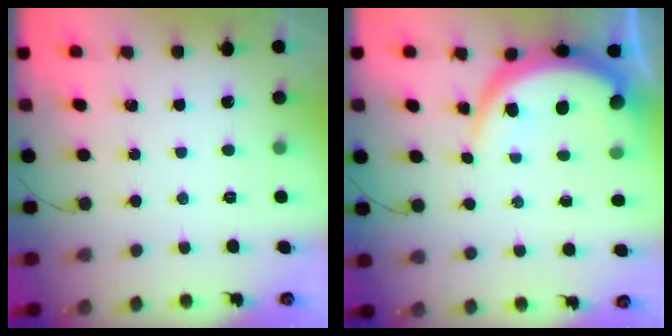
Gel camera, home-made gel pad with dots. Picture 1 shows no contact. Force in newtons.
{"total": 10.5, "press": 10.4, "slide": 1.1}